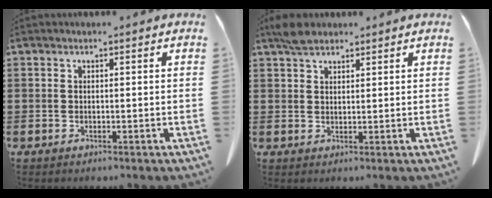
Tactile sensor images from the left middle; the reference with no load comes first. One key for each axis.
{"total": 3.1, "fx": 2.5, "fy": 1.1, "fz": 1.4, "tx": -0.034, "ty": 0.004, "tz": 0.049}